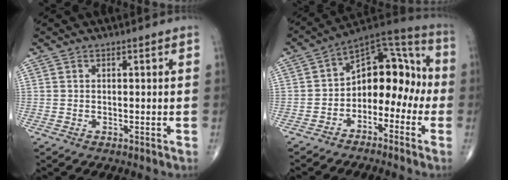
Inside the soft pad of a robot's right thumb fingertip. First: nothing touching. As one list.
[{"total": 13.8, "force": [-3.1, 9.1, 9.9], "torque": [-0.097, 0.076, -0.060]}]